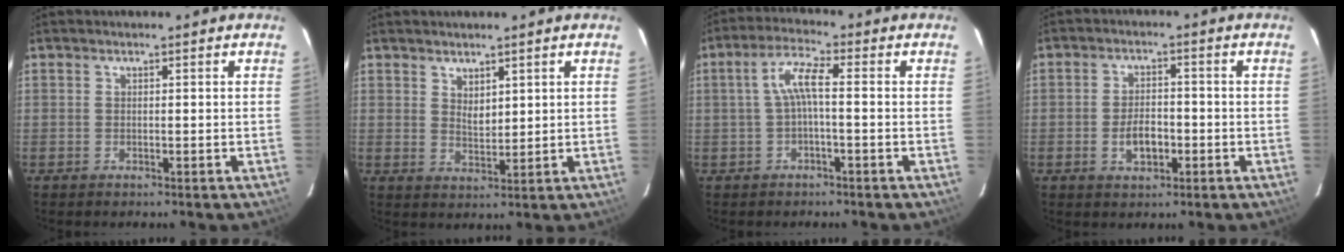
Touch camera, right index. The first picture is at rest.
{"total": 3.1, "force": [2.1, 1.6, 1.7], "torque": [-0.026, -0.003, 0.038]}
{"total": 5.0, "force": [-0.5, 0.9, 4.9], "torque": [-0.103, 0.013, -0.008]}
{"total": 5.1, "force": [-1.7, 2.8, 3.9], "torque": [-0.075, 0.006, -0.023]}